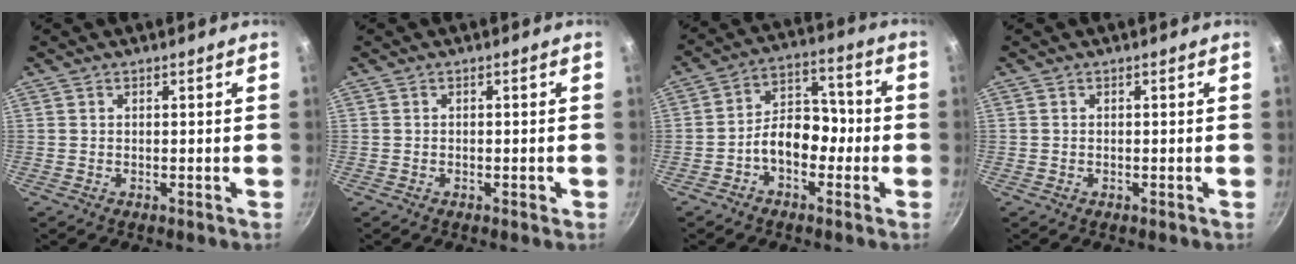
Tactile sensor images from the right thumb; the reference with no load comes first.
{"total": 0.8, "force": [-0.4, 0.5, 0.5], "torque": [-0.007, 0.004, -0.005]}
{"total": 9.3, "force": [-2.8, 6.3, 6.3], "torque": [-0.056, 0.050, -0.058]}
{"total": 0.0}